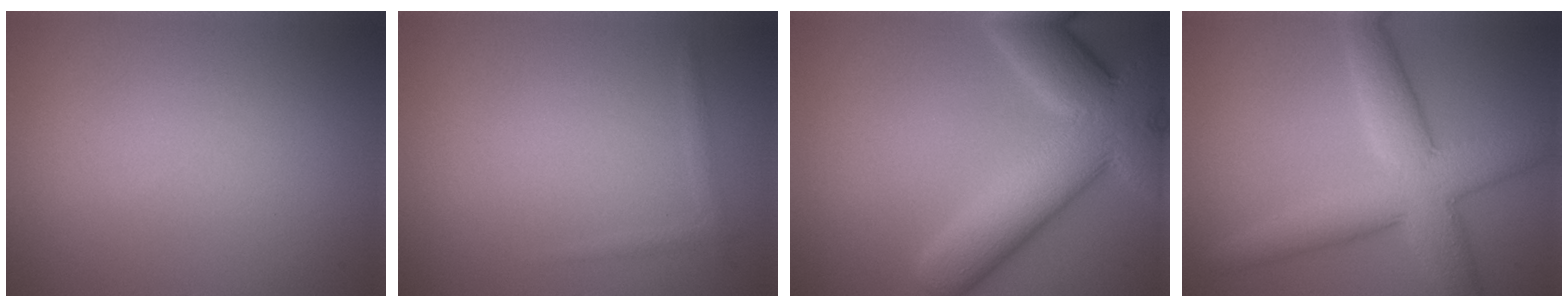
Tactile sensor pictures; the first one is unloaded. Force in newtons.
{"total": 0.7, "press": 0.7, "slide": 0.0}
{"total": 10.8, "press": 10.7, "slide": 0.8}
{"total": 7.5, "press": 7.5, "slide": 0.3}